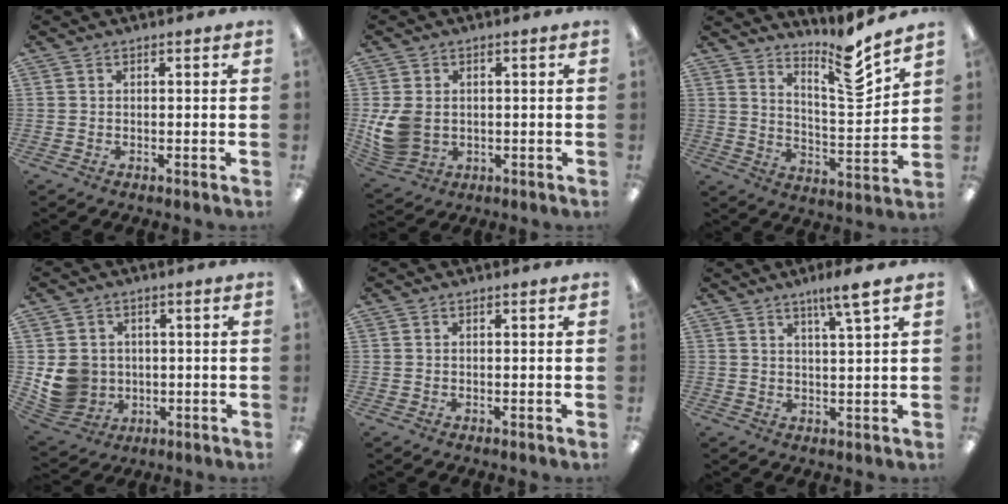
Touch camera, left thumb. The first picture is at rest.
{"total": 8.1, "force": [-0.1, 6.5, 4.9], "torque": [-0.112, 0.005, 0.003]}
{"total": 12.7, "force": [9.8, 2.6, 7.7], "torque": [-0.105, -0.069, 0.160]}
{"total": 8.6, "force": [0.0, 8.1, 2.7], "torque": [-0.070, 0.008, 0.013]}
{"total": 0.0}
{"total": 5.3, "force": [3.7, -0.3, 3.8], "torque": [-0.068, -0.014, 0.058]}